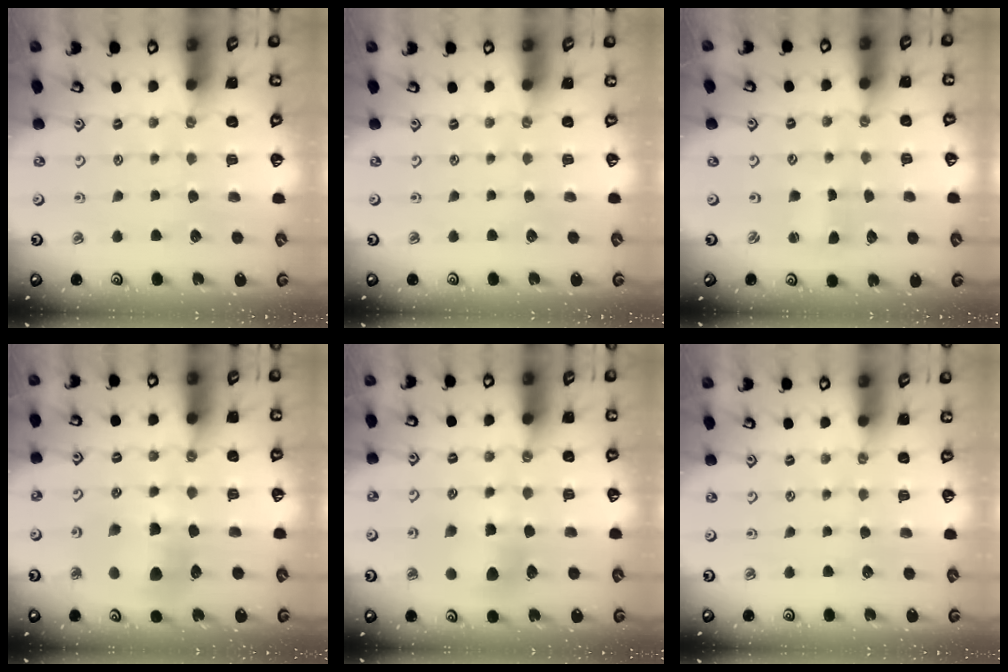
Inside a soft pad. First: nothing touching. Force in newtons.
{"total": 0.0}
{"total": 0.6, "press": 0.5, "slide": 0.2}
{"total": 9.2, "press": 9.1, "slide": 1.3}
{"total": 7.8, "press": 7.8, "slide": 0.5}
{"total": 0.0}